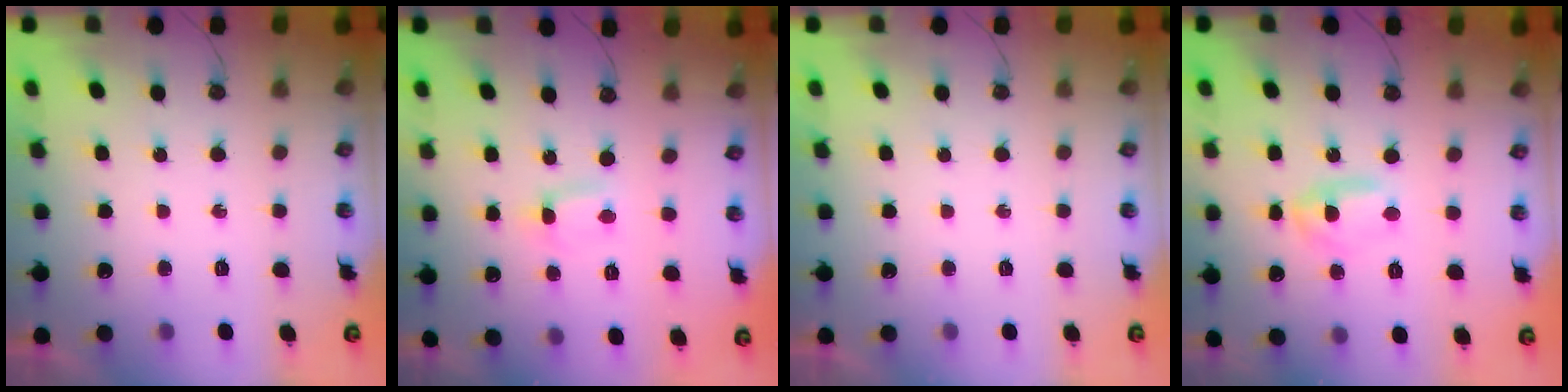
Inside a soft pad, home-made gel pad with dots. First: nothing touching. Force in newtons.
{"total": 0.6, "press": 0.3, "slide": 0.5}
{"total": 0.0}
{"total": 6.8, "press": 3.5, "slide": 5.8}